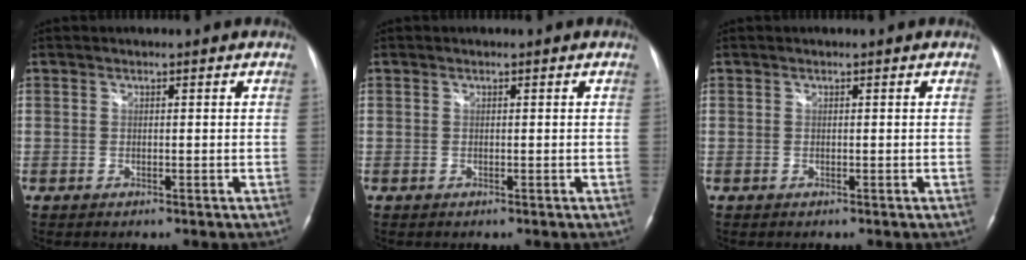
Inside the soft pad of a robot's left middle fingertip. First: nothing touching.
{"total": 0.0}
{"total": 0.0}